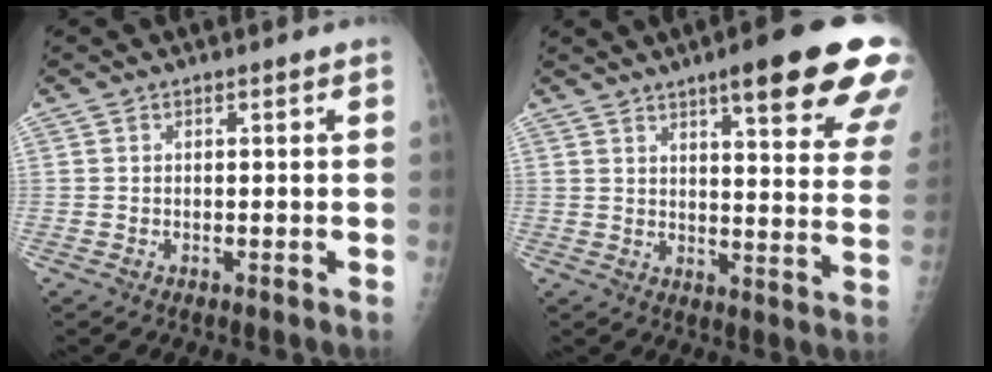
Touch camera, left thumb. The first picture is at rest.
{"total": 20.9, "force": [13.1, 3.6, 15.9], "torque": [-0.186, -0.049, 0.162]}